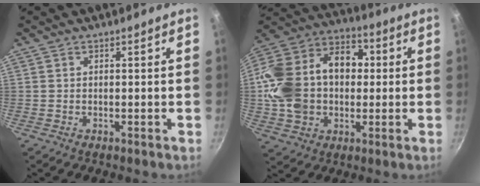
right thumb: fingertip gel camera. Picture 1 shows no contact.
{"total": 23.7, "force": [0.9, 17.5, 15.9], "torque": [-0.281, 0.055, 0.010]}